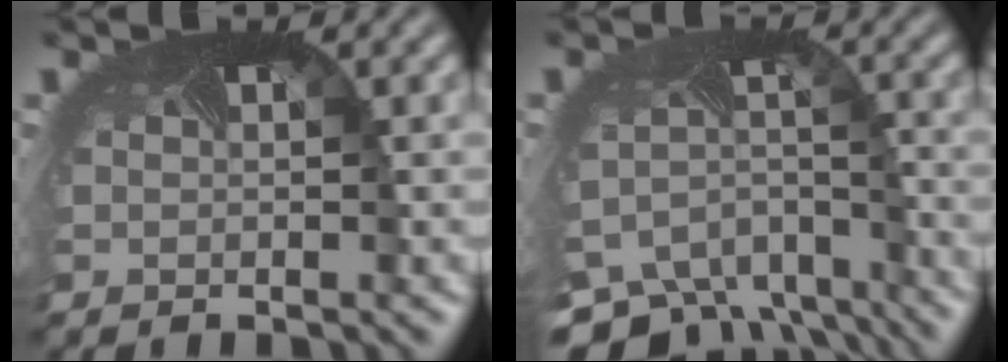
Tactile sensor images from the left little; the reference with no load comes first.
{"total": 11.0, "force": [-9.3, 4.7, 3.5], "torque": [-0.068, -0.022, -0.132]}